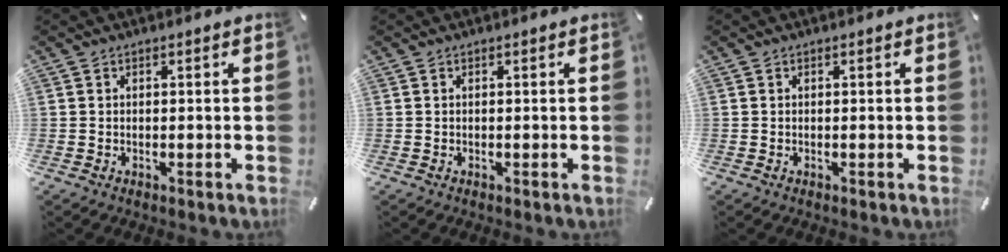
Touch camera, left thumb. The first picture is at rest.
{"total": 0.0}
{"total": 0.0}